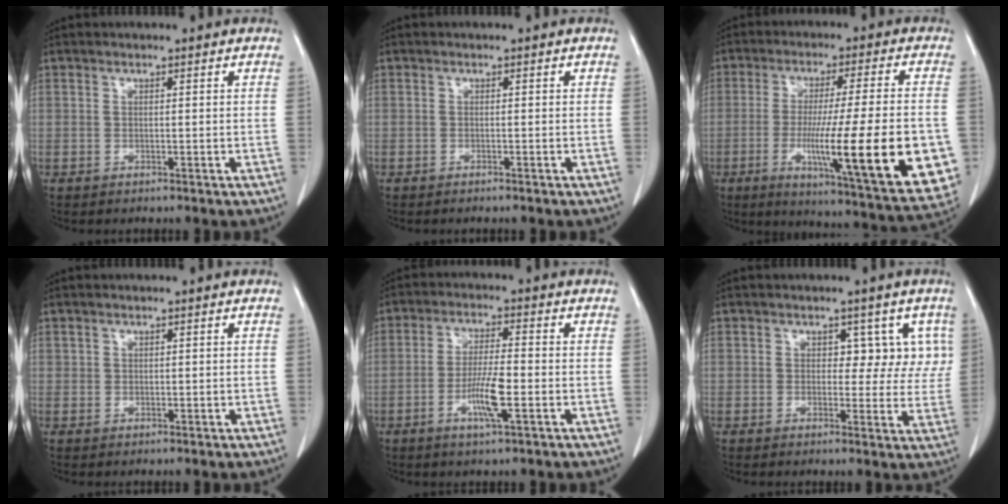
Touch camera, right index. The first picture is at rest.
{"total": 0.7, "force": [-0.6, 0.0, 0.4], "torque": [-0.009, -0.001, -0.009]}
{"total": 23.0, "force": [-5.3, 1.4, 22.3], "torque": [-0.269, -0.032, -0.071]}
{"total": 0.7, "force": [0.4, 0.5, 0.1], "torque": [0.006, -0.003, 0.006]}
{"total": 6.4, "force": [-2.1, 0.5, 6.0], "torque": [-0.116, -0.007, -0.040]}
{"total": 5.4, "force": [1.8, 3.6, 3.5], "torque": [-0.014, 0.014, 0.018]}